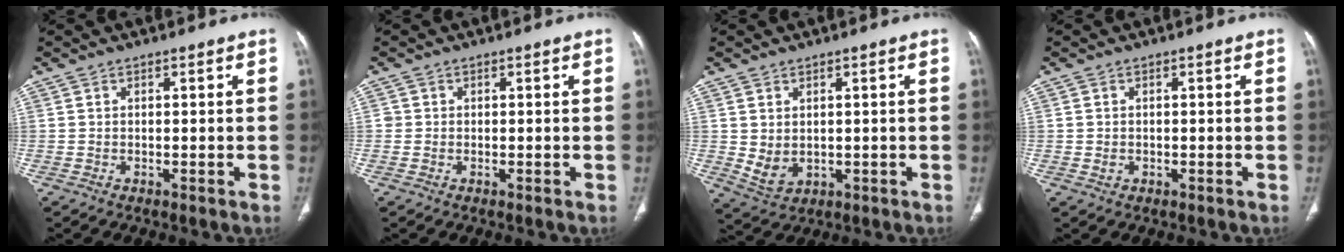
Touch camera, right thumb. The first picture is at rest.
{"total": 0.8, "force": [0.0, 0.8, 0.1], "torque": [0.004, 0.004, 0.000]}
{"total": 4.6, "force": [0.4, 3.3, 3.1], "torque": [-0.057, -0.007, 0.026]}
{"total": 1.1, "force": [-0.2, 1.0, 0.6], "torque": [-0.014, 0.001, 0.000]}